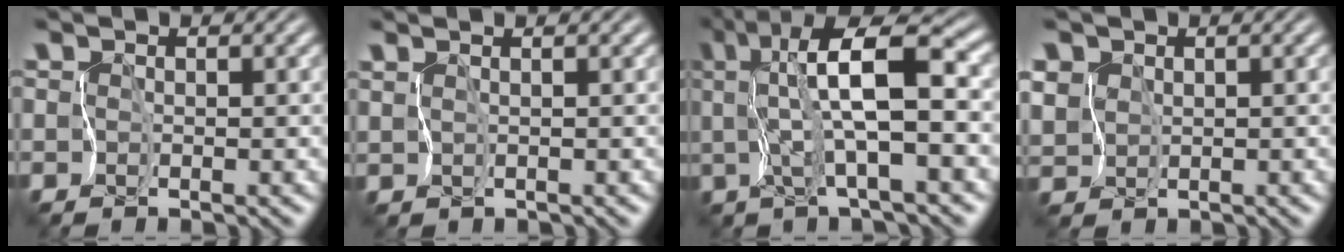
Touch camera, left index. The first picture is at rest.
{"total": 1.4, "force": [0.5, -1.2, -0.5], "torque": [0.002, -0.013, 0.027]}
{"total": 6.6, "force": [0.7, -0.2, 6.5], "torque": [-0.124, 0.005, 0.020]}
{"total": 4.9, "force": [3.1, 3.5, 1.4], "torque": [-0.056, 0.008, 0.049]}